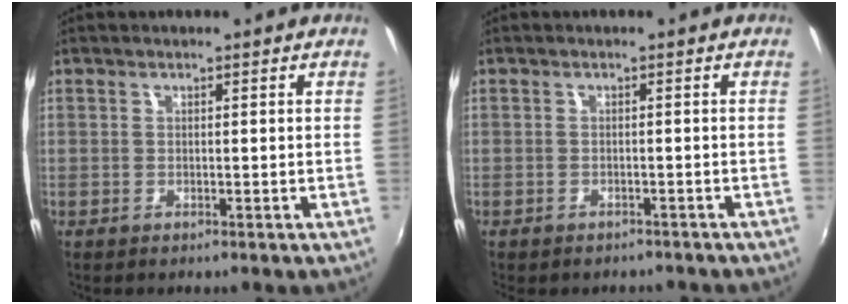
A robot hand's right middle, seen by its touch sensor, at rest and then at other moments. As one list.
[{"total": 3.1, "force": [-2.7, 1.3, 0.9], "torque": [-0.022, -0.015, -0.034]}]